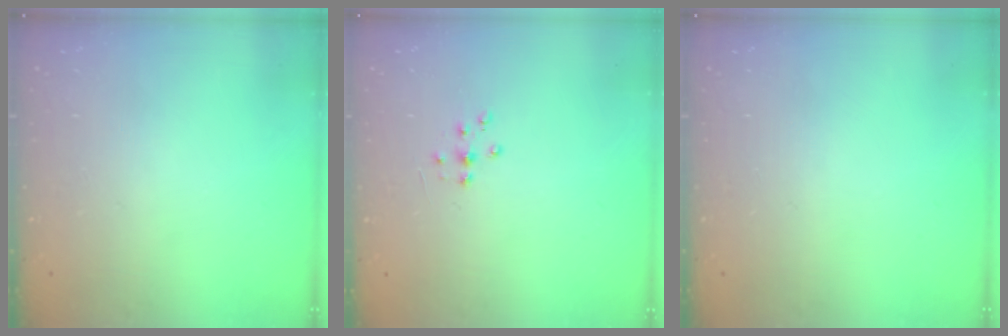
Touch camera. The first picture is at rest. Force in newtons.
{"total": 4.9, "press": 4.8, "slide": 1.0}
{"total": 0.0}